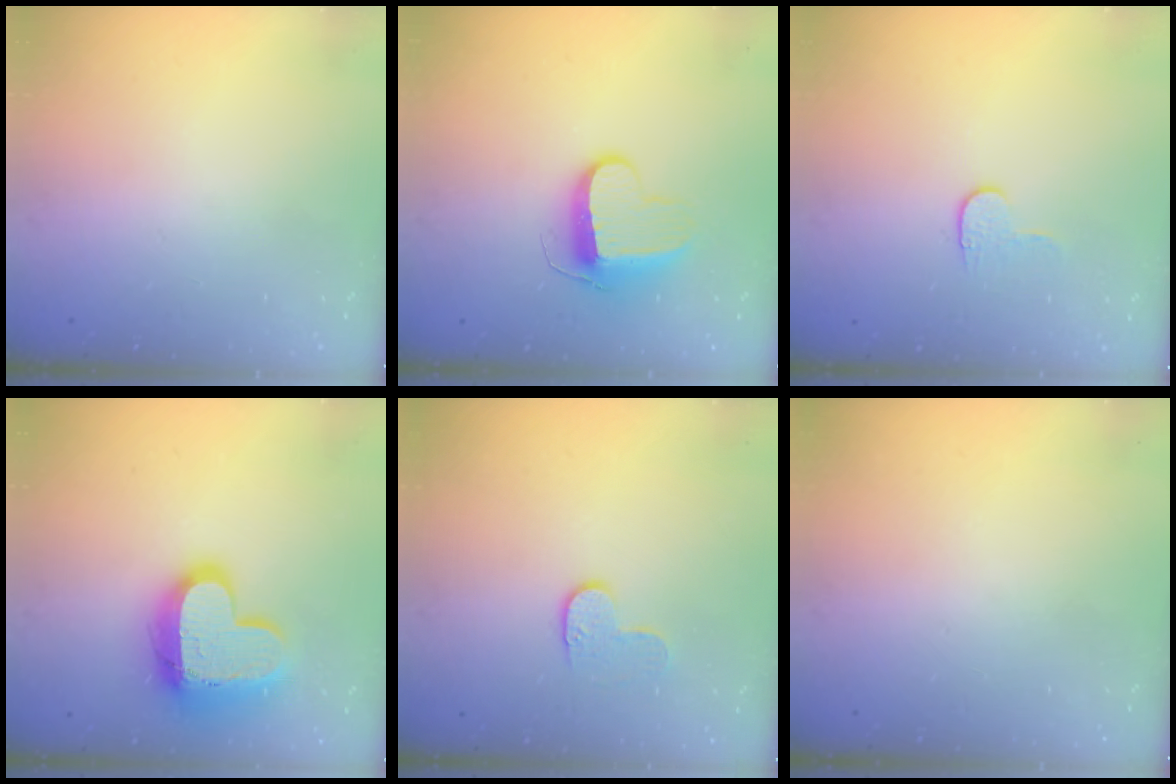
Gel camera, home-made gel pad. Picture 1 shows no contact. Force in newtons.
{"total": 10.0, "press": 10.0, "slide": 0.5}
{"total": 3.7, "press": 3.6, "slide": 0.4}
{"total": 16.9, "press": 16.8, "slide": 1.3}
{"total": 5.4, "press": 5.4, "slide": 0.3}
{"total": 0.0}